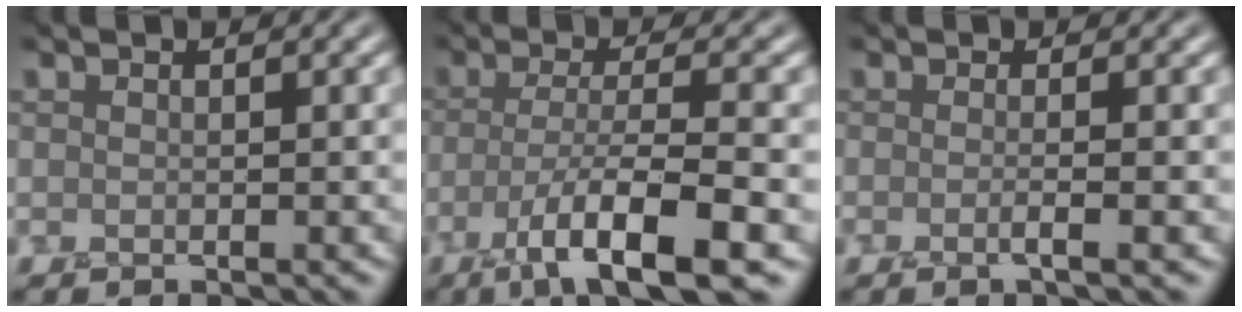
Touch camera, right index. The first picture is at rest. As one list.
[{"total": 7.6, "force": [-3.6, 1.6, 6.6], "torque": [-0.107, -0.003, -0.066]}, {"total": 1.9, "force": [-0.3, 0.6, 1.7], "torque": [-0.023, -0.005, -0.013]}]